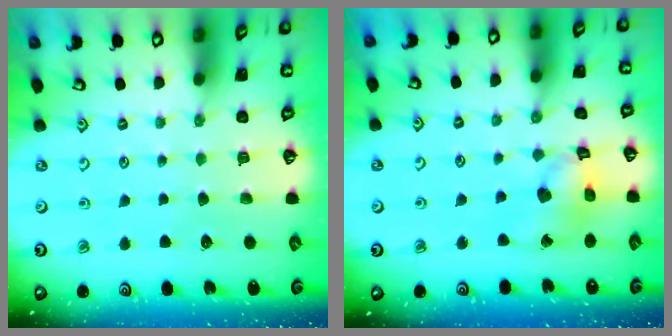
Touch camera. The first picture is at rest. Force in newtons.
{"total": 12.5, "press": 12.4, "slide": 1.6}